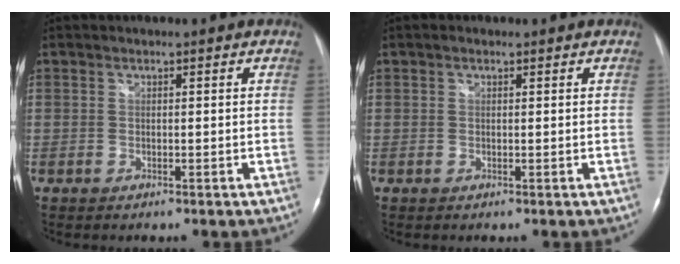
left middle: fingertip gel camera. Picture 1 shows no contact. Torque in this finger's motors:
{"motor_torque": [0.24, -0.17, 0.00, 0.04]}